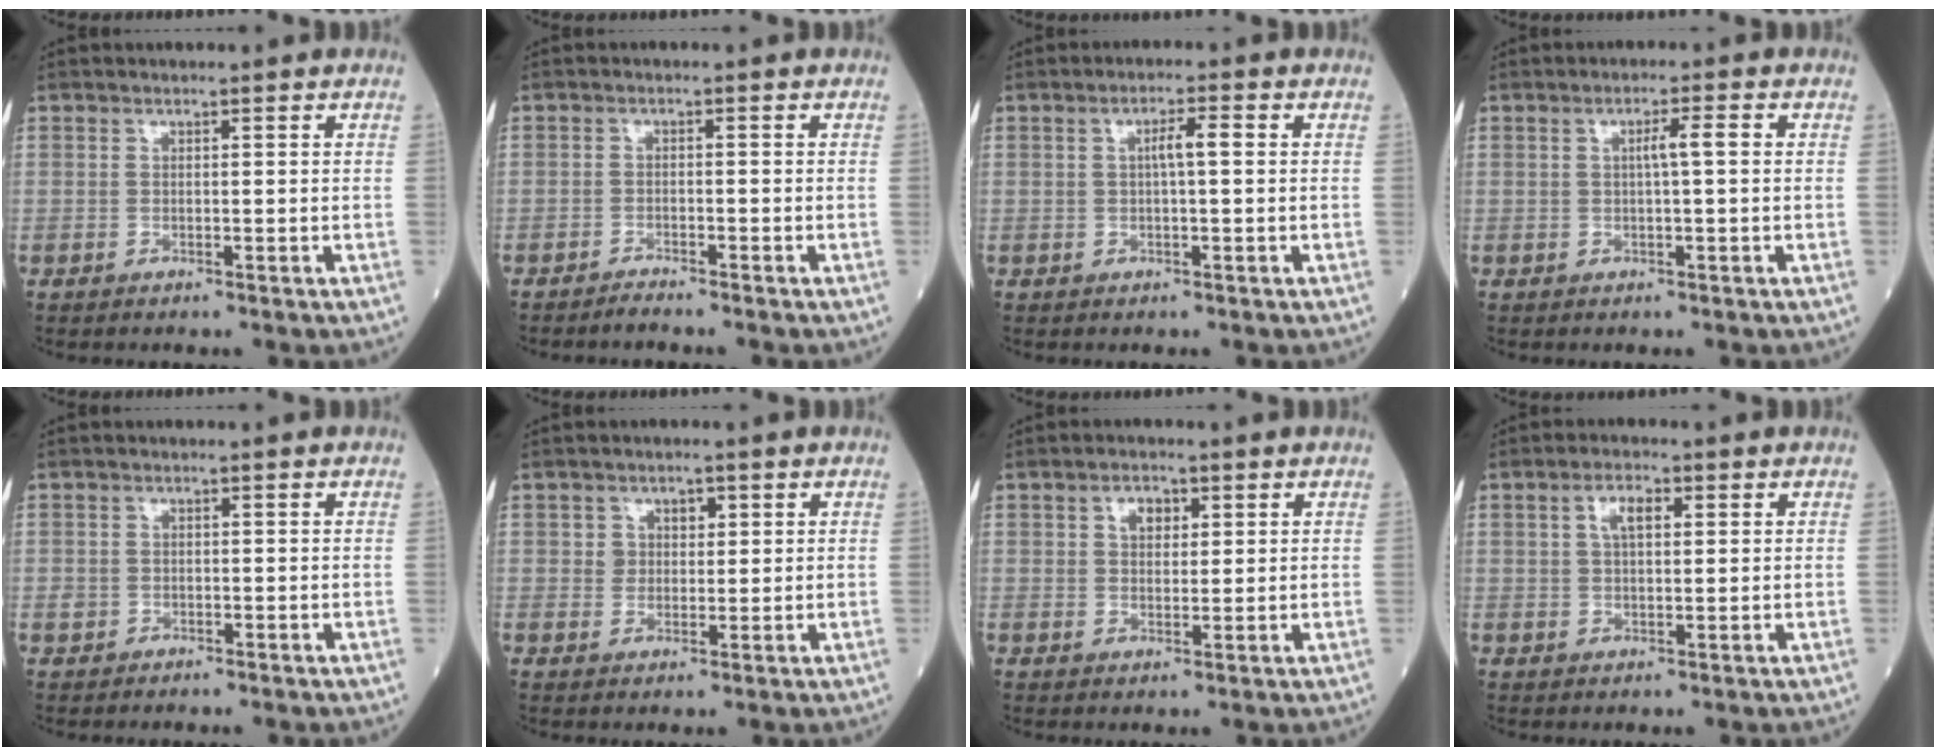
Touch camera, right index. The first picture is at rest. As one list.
[{"total": 1.5, "force": [-1.4, -0.3, 0.2], "torque": [-0.009, -0.005, -0.025]}, {"total": 2.8, "force": [0.3, 0.2, 2.8], "torque": [-0.049, 0.006, 0.004]}, {"total": 2.6, "force": [0.3, 0.0, 2.6], "torque": [-0.044, 0.004, 0.003]}, {"total": 1.8, "force": [-0.6, 1.7, 0.4], "torque": [-0.006, 0.005, -0.007]}, {"total": 3.0, "force": [1.1, 2.6, 1.2], "torque": [-0.012, 0.004, 0.015]}, {"total": 3.1, "force": [1.3, 2.0, 2.0], "torque": [-0.032, 0.006, 0.021]}, {"total": 3.7, "force": [1.4, 1.6, 3.1], "torque": [-0.060, 0.008, 0.024]}]